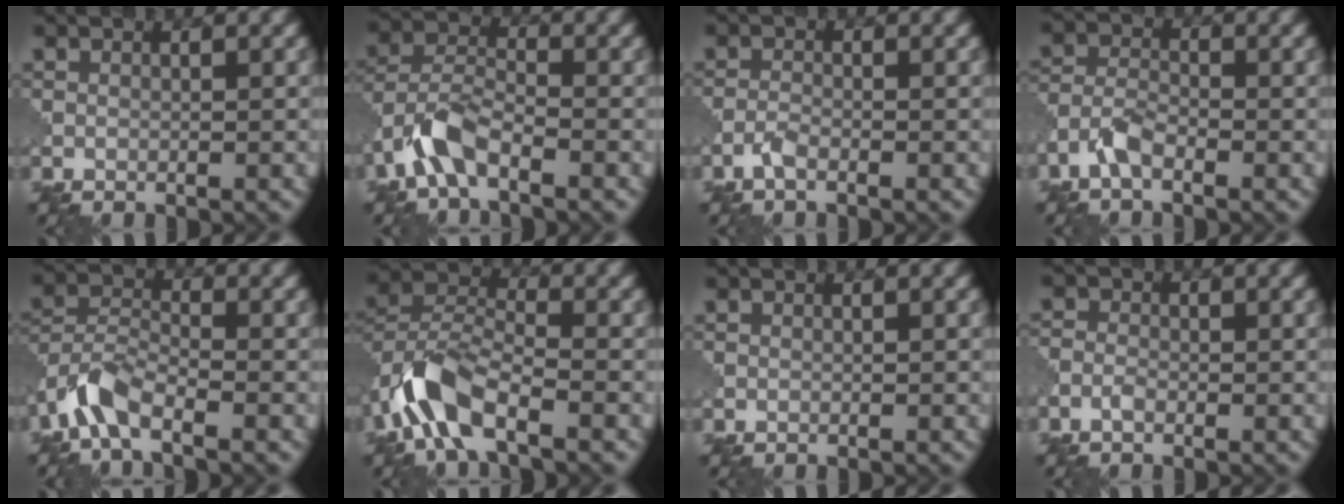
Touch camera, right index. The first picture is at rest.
{"total": 4.7, "force": [-2.9, 1.8, 3.2], "torque": [-0.065, 0.008, -0.068]}
{"total": 1.3, "force": [-0.9, 0.3, 0.8], "torque": [-0.020, 0.001, -0.024]}
{"total": 2.8, "force": [-1.8, 1.2, 1.8], "torque": [-0.039, 0.007, -0.046]}
{"total": 4.7, "force": [-3.2, 1.7, 3.0], "torque": [-0.062, 0.001, -0.077]}
{"total": 7.0, "force": [-3.9, 3.0, 4.9], "torque": [-0.096, 0.003, -0.086]}
{"total": 0.0}
{"total": 1.3, "force": [-0.7, 0.7, 0.7], "torque": [-0.015, 0.002, -0.019]}